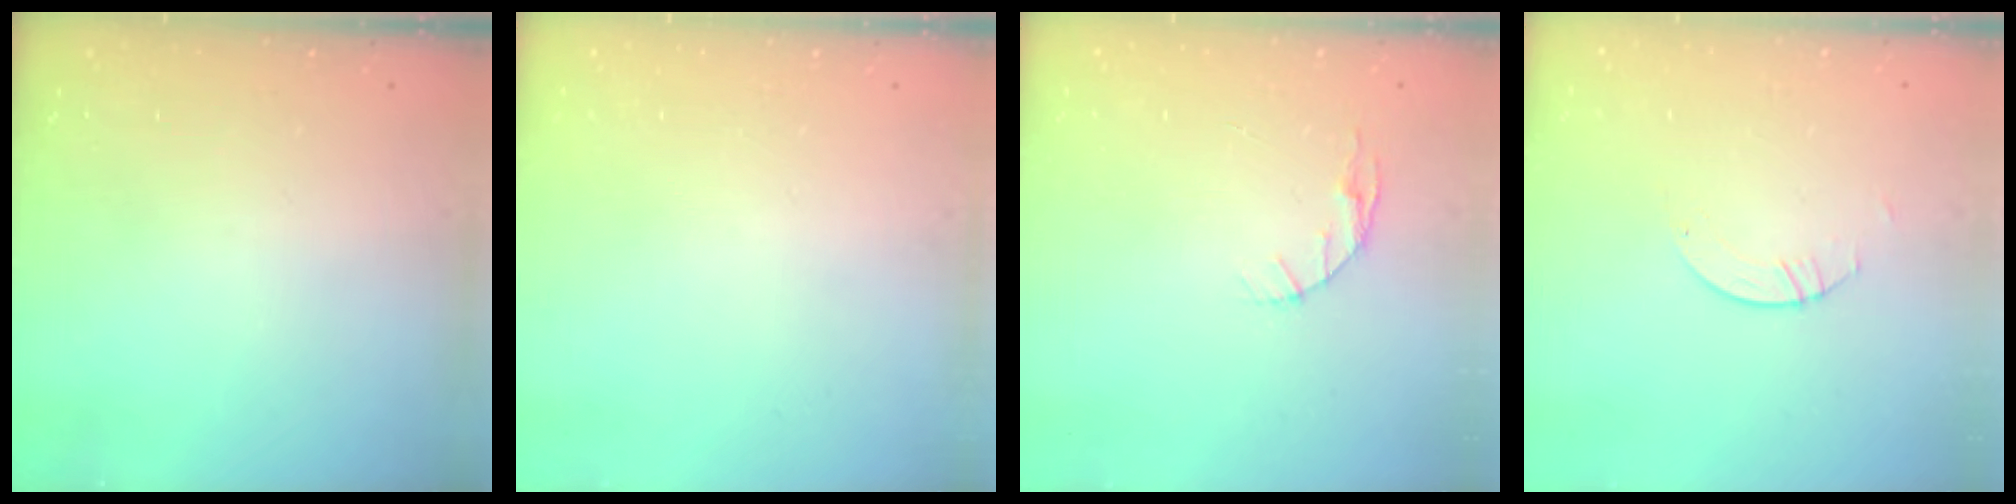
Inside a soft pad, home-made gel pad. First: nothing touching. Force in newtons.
{"total": 0.0}
{"total": 5.0, "press": 4.9, "slide": 0.6}
{"total": 1.1, "press": 1.1, "slide": 0.1}